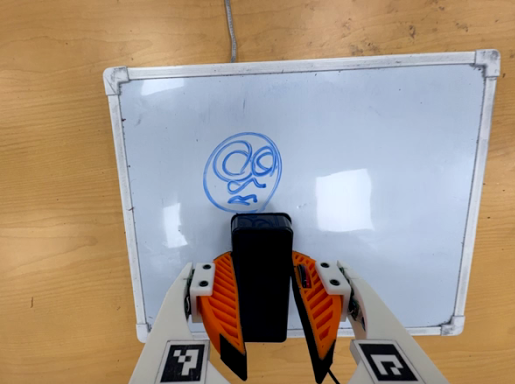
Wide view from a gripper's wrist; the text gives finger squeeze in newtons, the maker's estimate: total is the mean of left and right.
{"total": 9.3, "left": 7.5, "right": 11.2}